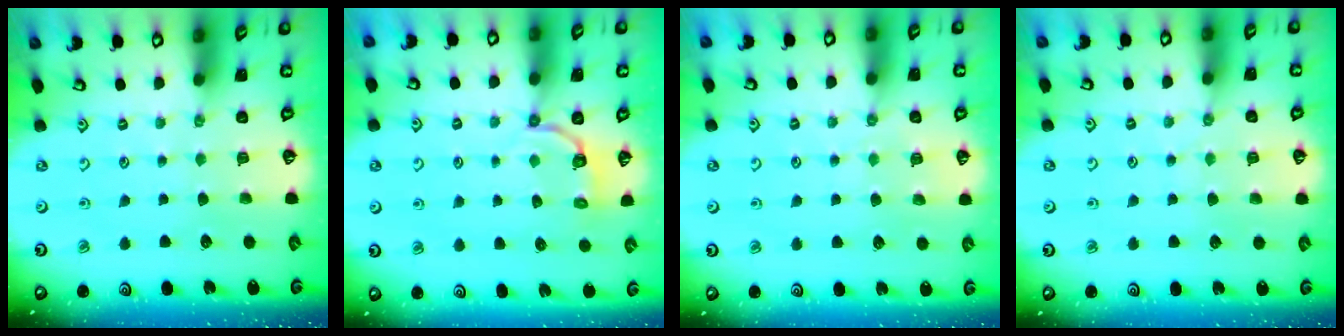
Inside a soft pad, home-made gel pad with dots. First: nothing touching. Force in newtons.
{"total": 4.2, "press": 2.9, "slide": 3.0}
{"total": 4.3, "press": 4.3, "slide": 0.4}
{"total": 4.5, "press": 4.4, "slide": 0.4}